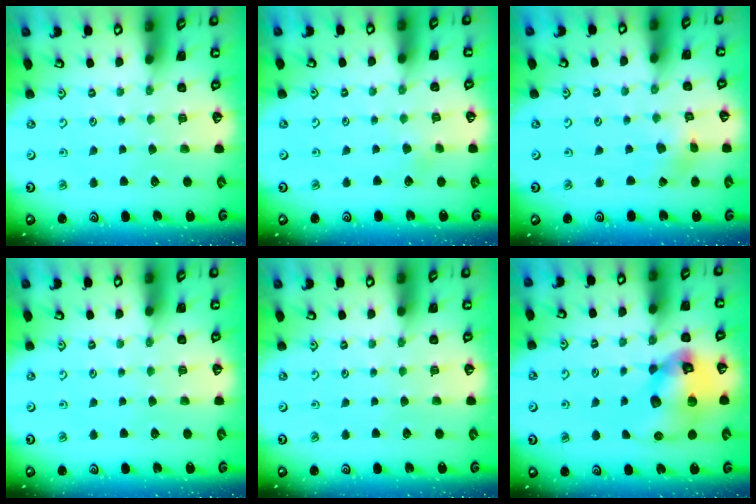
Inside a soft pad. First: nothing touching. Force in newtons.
{"total": 2.4, "press": 2.4, "slide": 0.3}
{"total": 1.4, "press": 1.4, "slide": 0.4}
{"total": 0.0}
{"total": 0.0}
{"total": 16.0, "press": 15.8, "slide": 2.4}